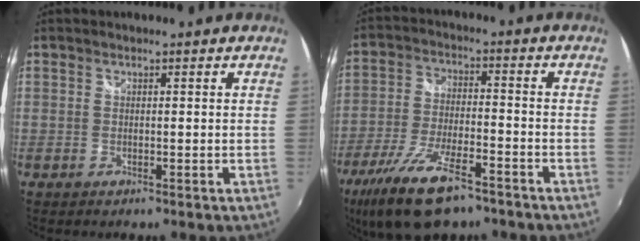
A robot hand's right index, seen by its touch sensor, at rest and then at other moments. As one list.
[{"total": 15.9, "force": [-10.8, 5.2, 10.4], "torque": [-0.225, -0.035, -0.193]}]